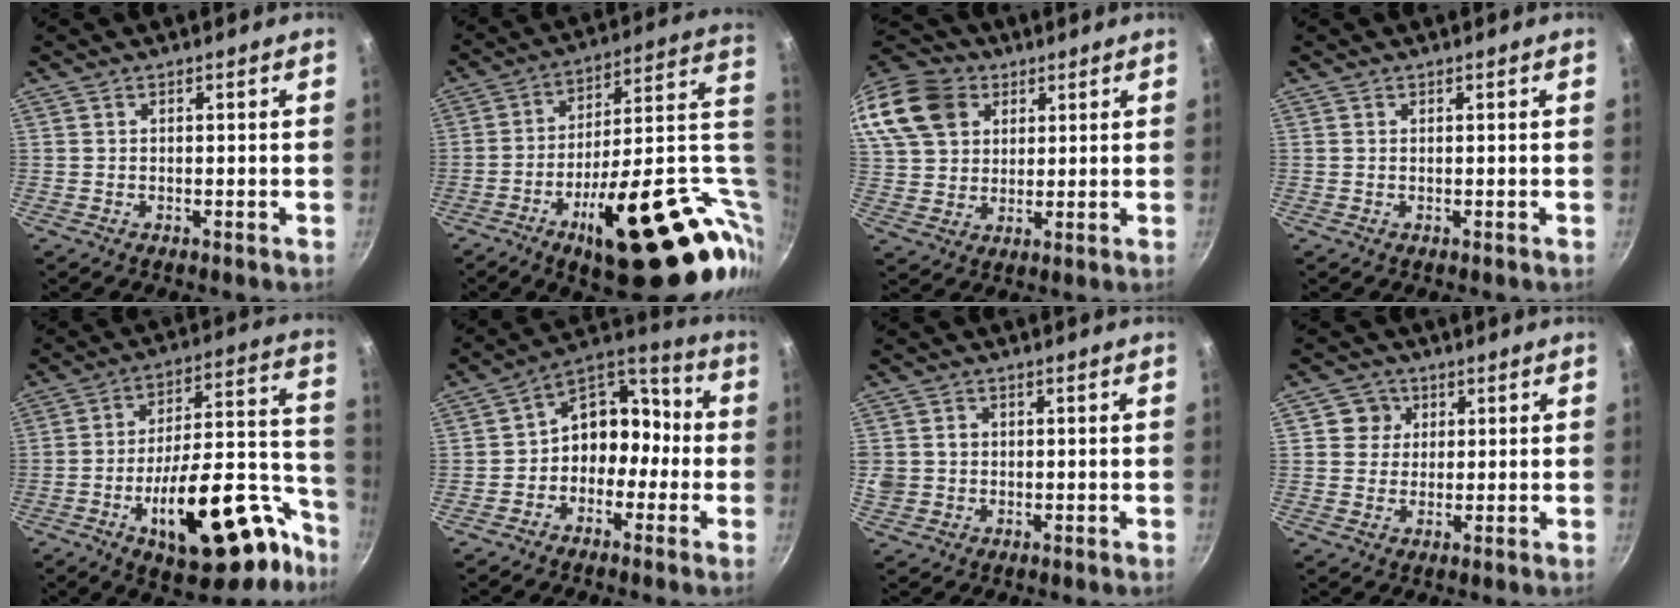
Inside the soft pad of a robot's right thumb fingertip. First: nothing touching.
{"total": 32.9, "force": [-4.2, 13.3, 29.8], "torque": [-0.377, 0.007, -0.043]}
{"total": 19.5, "force": [8.5, 14.7, 9.5], "torque": [-0.207, 0.018, 0.160]}
{"total": 0.0}
{"total": 28.6, "force": [-13.3, 12.4, 22.0], "torque": [-0.260, 0.085, -0.187]}
{"total": 11.7, "force": [-2.4, 9.2, 6.7], "torque": [-0.050, 0.070, -0.056]}
{"total": 4.9, "force": [0.3, 4.4, 2.0], "torque": [-0.033, 0.006, 0.008]}
{"total": 4.7, "force": [1.4, 4.4, 0.7], "torque": [0.028, 0.003, 0.015]}